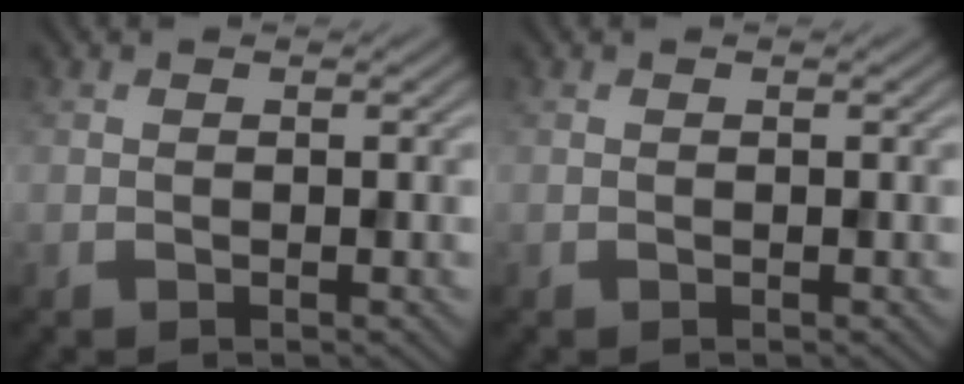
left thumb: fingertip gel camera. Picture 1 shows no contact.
{"total": 0.0}